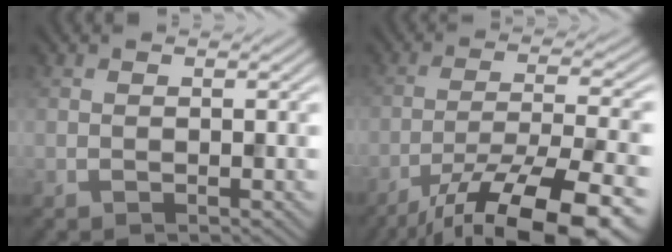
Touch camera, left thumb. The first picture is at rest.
{"total": 16.5, "force": [-11.3, 4.1, 11.3], "torque": [-0.181, -0.027, -0.166]}